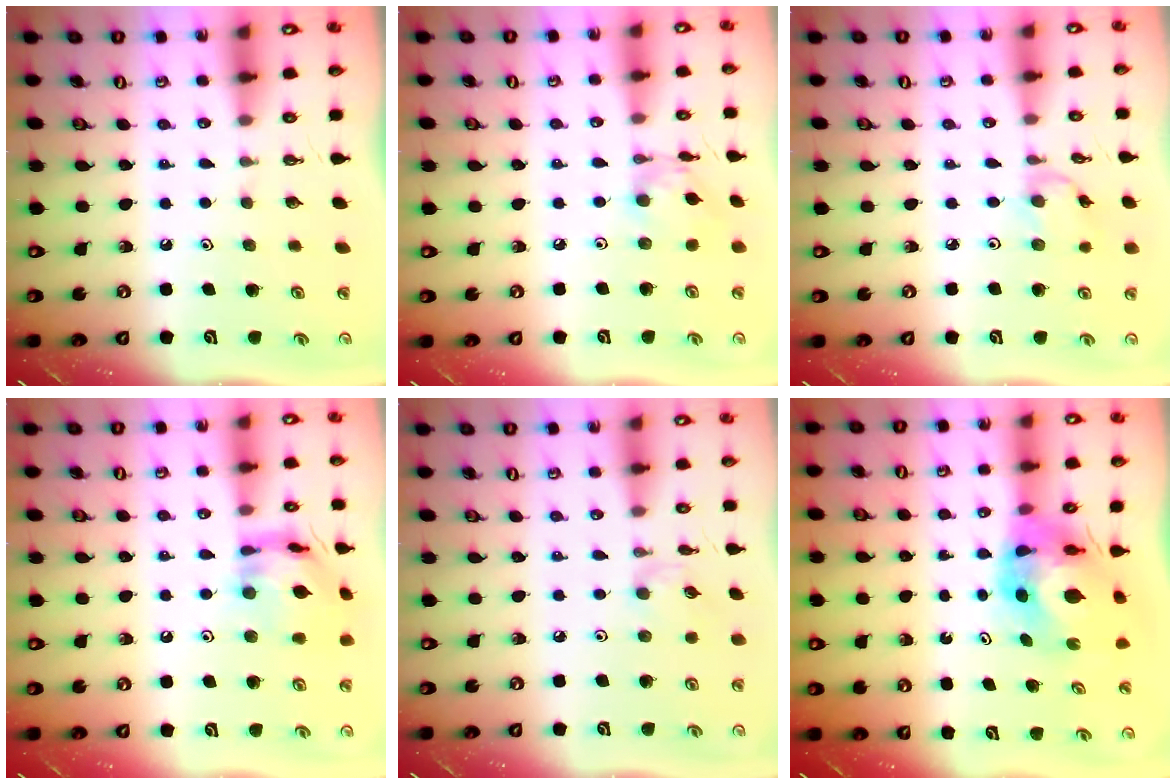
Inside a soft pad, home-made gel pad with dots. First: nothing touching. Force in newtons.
{"total": 5.4, "press": 5.4, "slide": 0.4}
{"total": 2.9, "press": 2.9, "slide": 0.3}
{"total": 13.1, "press": 13.1, "slide": 0.8}
{"total": 1.5, "press": 1.5, "slide": 0.4}
{"total": 9.1, "press": 9.1, "slide": 0.9}